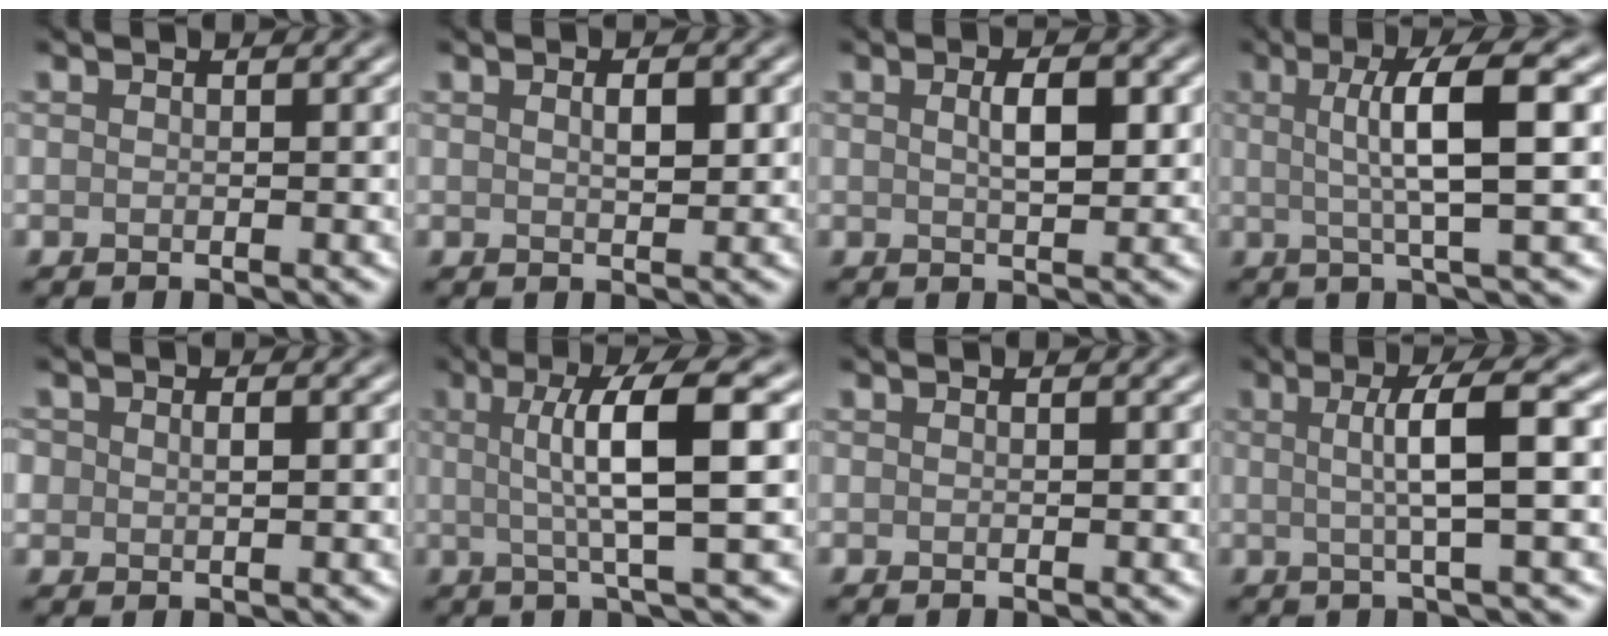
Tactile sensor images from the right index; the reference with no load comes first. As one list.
[{"total": 1.7, "force": [0.6, 0.6, 1.5], "torque": [-0.026, -0.001, 0.013]}, {"total": 2.8, "force": [0.7, 1.0, 2.5], "torque": [-0.044, 0.002, 0.014]}, {"total": 6.7, "force": [1.1, 1.3, 6.5], "torque": [-0.097, 0.010, 0.015]}, {"total": 1.7, "force": [0.3, 1.2, 1.1], "torque": [-0.020, -0.001, 0.009]}, {"total": 7.4, "force": [1.1, 1.4, 7.2], "torque": [-0.105, 0.012, 0.014]}, {"total": 0.0}, {"total": 5.2, "force": [0.5, 0.9, 5.1], "torque": [-0.079, 0.008, 0.004]}]